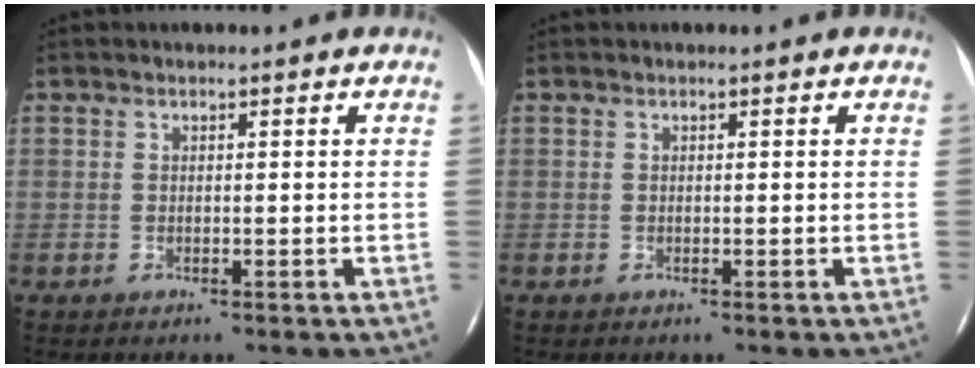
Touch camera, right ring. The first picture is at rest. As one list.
[{"total": 0.0}]